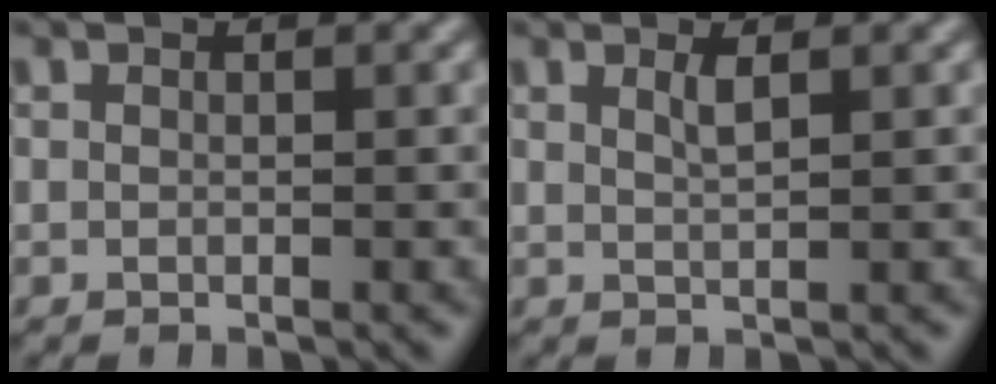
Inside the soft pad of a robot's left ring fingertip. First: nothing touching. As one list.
[{"total": 1.3, "force": [0.7, 0.3, 1.1], "torque": [-0.016, 0.000, 0.010]}]